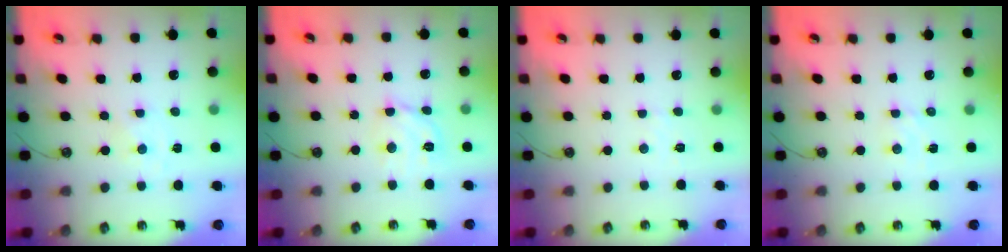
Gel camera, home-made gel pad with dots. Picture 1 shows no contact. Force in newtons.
{"total": 11.8, "press": 11.7, "slide": 1.6}
{"total": 2.9, "press": 2.9, "slide": 0.4}
{"total": 2.8, "press": 2.8, "slide": 0.3}